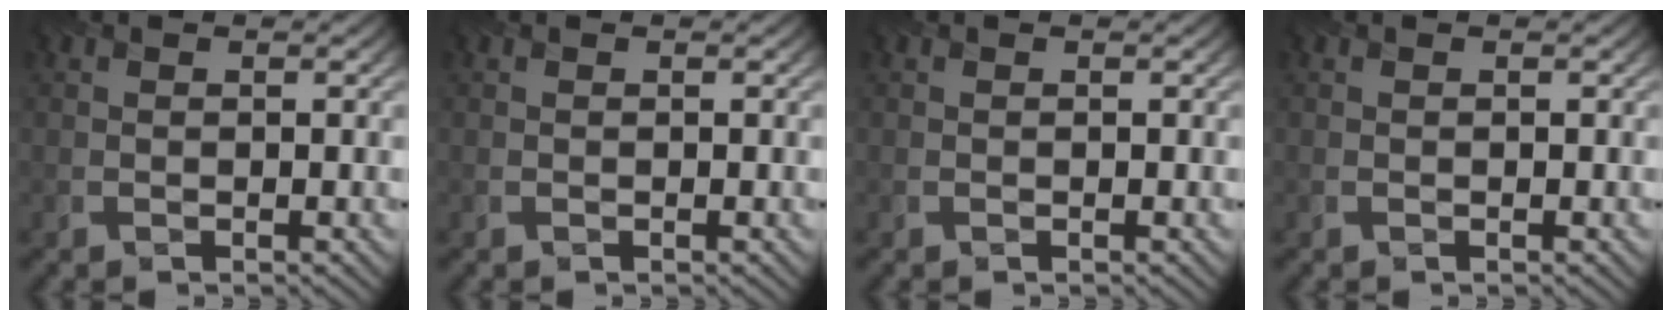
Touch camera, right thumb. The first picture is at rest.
{"total": 0.0}
{"total": 0.0}
{"total": 0.0}